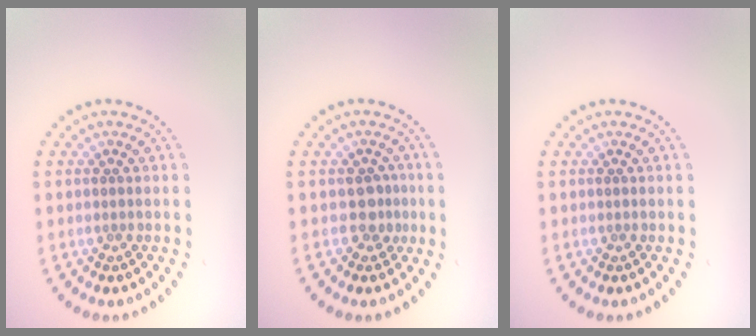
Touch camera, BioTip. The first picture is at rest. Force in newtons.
{"total": 1.7, "press": 1.4, "slide": 1.0}
{"total": 0.0}